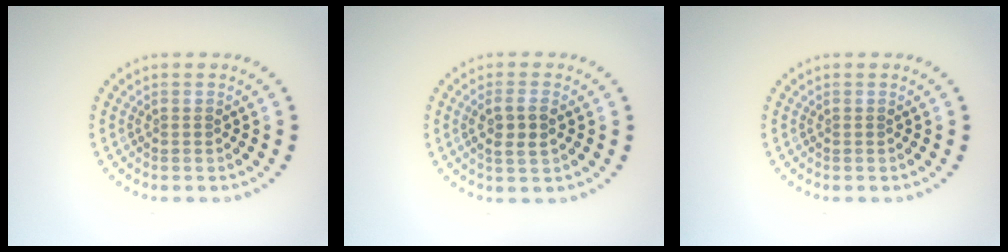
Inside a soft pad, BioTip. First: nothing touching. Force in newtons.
{"total": 2.4, "press": 2.3, "slide": 0.8}
{"total": 0.0}